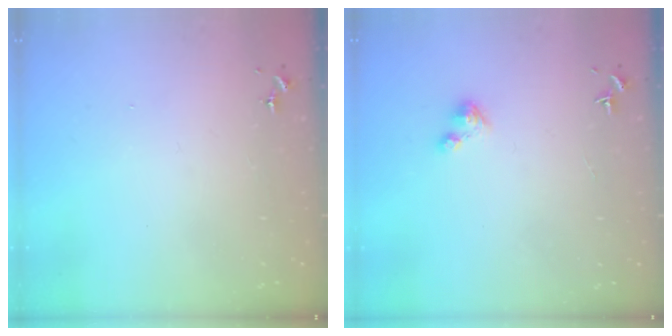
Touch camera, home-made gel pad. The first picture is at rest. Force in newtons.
{"total": 2.4, "press": 2.4, "slide": 0.2}